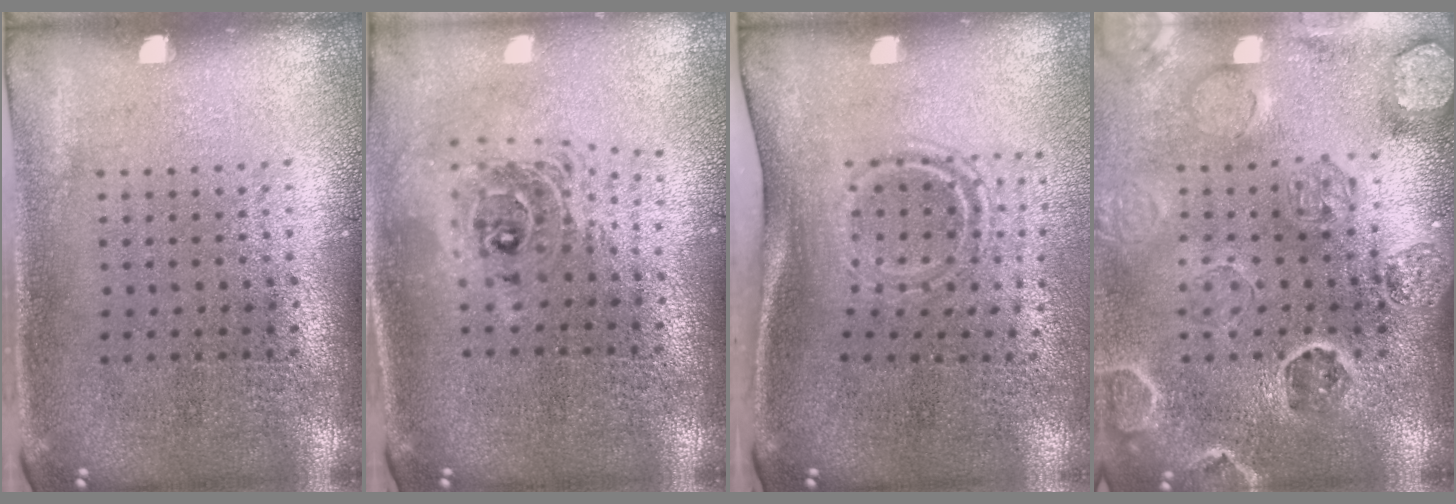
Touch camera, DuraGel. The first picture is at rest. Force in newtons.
{"total": 2.0, "press": 1.6, "slide": 1.3}
{"total": 1.9, "press": 1.1, "slide": 1.5}
{"total": 2.7, "press": 2.7, "slide": 0.3}